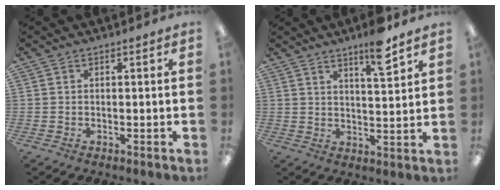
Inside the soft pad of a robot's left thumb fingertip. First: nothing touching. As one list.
[{"total": 8.3, "force": [6.0, 1.4, 5.6], "torque": [-0.076, -0.036, 0.095]}]